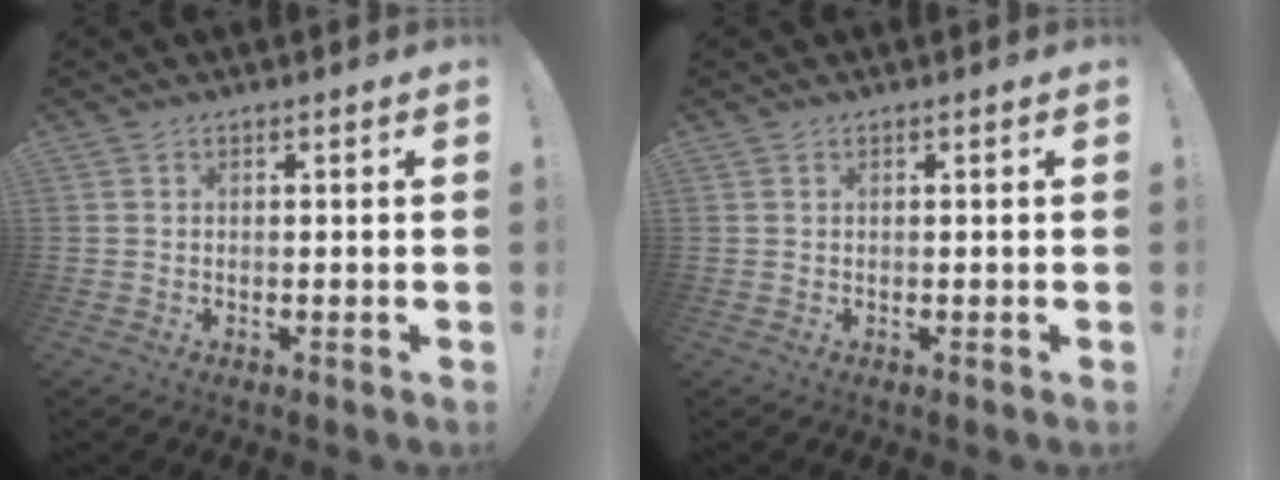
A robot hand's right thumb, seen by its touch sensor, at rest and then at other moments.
{"total": 0.0}